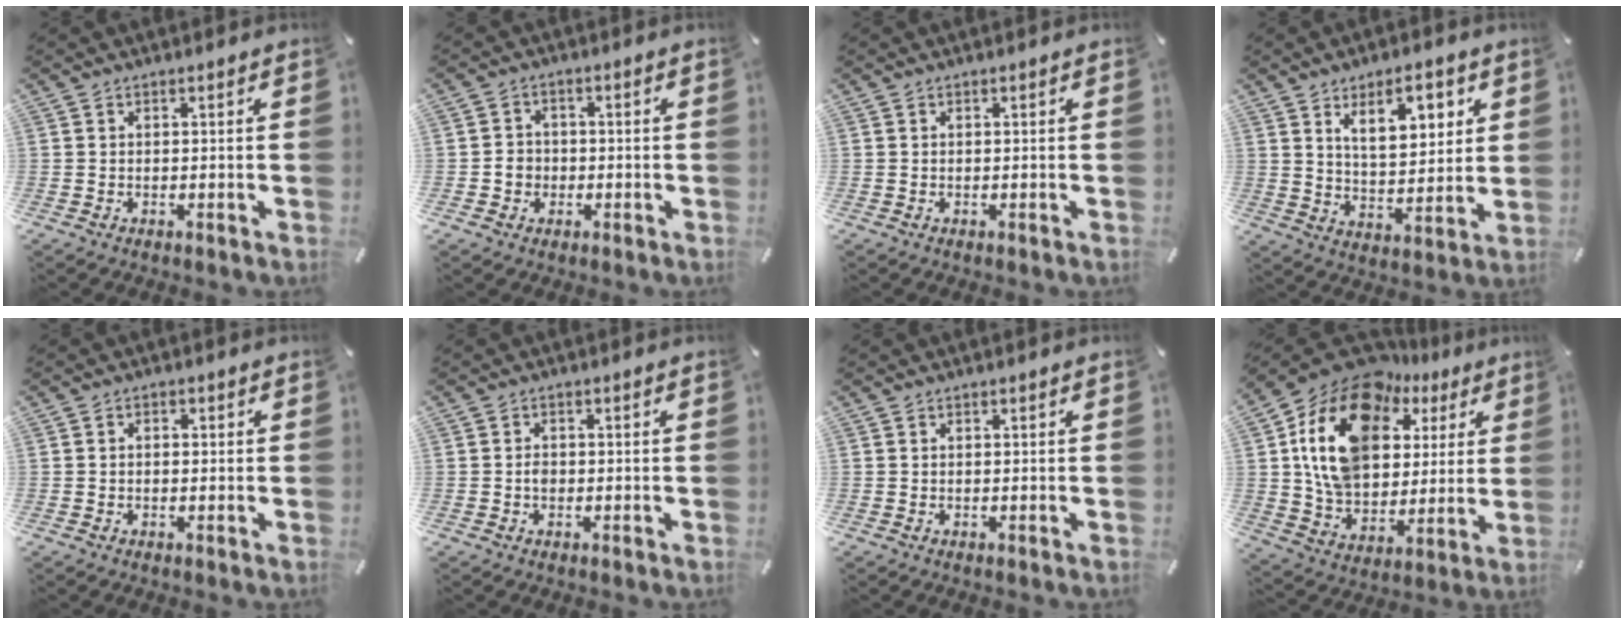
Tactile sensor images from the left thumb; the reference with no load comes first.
{"total": 3.7, "force": [-1.1, 3.5, 0.9], "torque": [-0.015, 0.008, -0.021]}
{"total": 0.0}
{"total": 11.1, "force": [6.2, 5.6, 7.2], "torque": [-0.105, -0.018, 0.104]}
{"total": 1.3, "force": [-0.2, 1.1, 0.7], "torque": [-0.014, 0.007, -0.006]}
{"total": 1.8, "force": [-0.5, 1.3, 1.2], "torque": [-0.024, 0.005, -0.011]}
{"total": 0.0}
{"total": 19.1, "force": [8.2, 13.6, 10.5], "torque": [-0.241, -0.051, 0.143]}